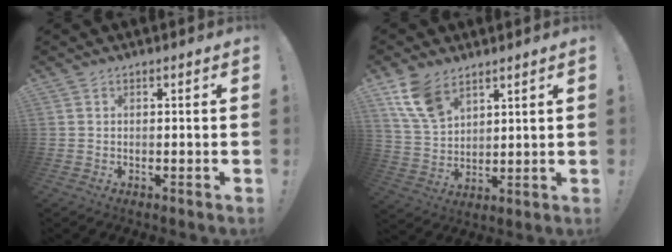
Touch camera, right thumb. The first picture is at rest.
{"total": 11.3, "force": [7.3, 6.3, 6.0], "torque": [-0.114, -0.026, 0.145]}